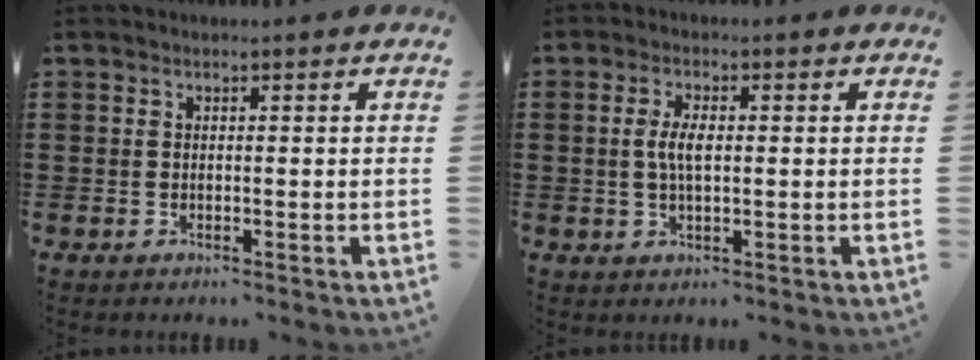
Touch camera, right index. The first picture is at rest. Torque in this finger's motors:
{"motor_torque": [0.69, -0.04, 0.30, 0.12]}